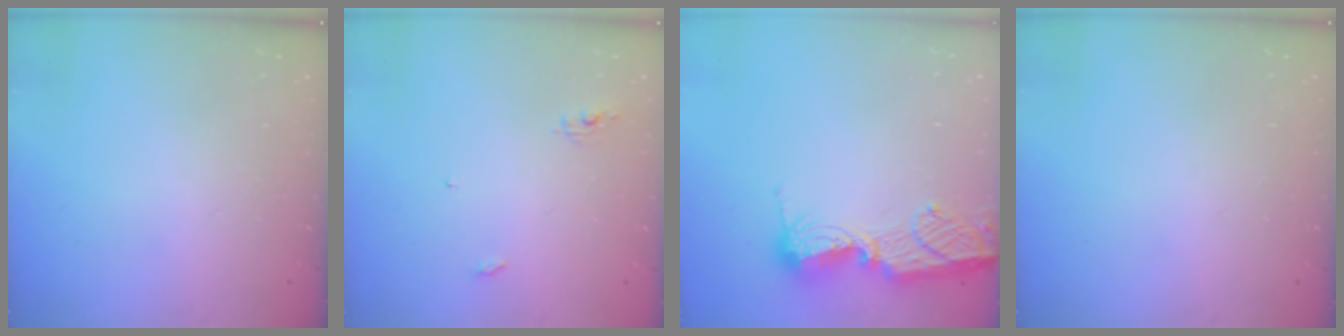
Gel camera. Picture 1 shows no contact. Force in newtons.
{"total": 4.1, "press": 4.1, "slide": 0.3}
{"total": 12.7, "press": 12.6, "slide": 1.2}
{"total": 0.0}